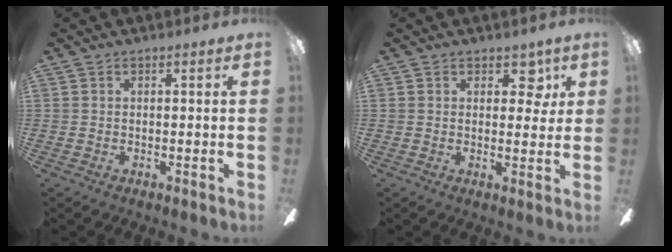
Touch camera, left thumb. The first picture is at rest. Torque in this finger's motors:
{"motor_torque": [-0.04, -0.04, -0.31, 0.06, -0.02]}